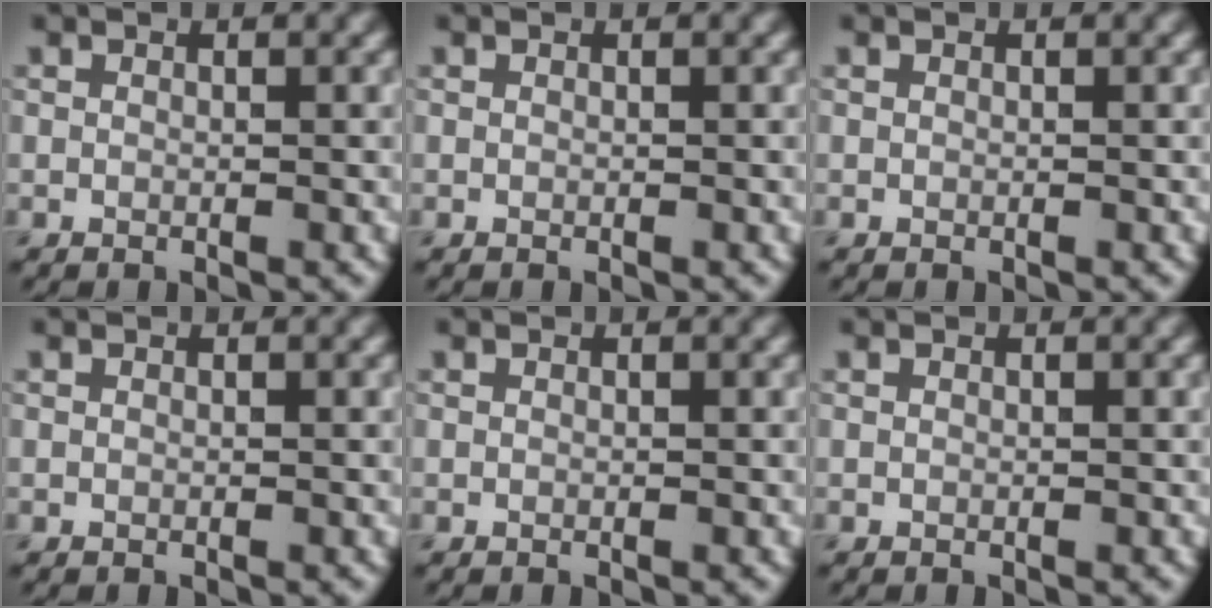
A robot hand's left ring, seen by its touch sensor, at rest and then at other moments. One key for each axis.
{"total": 0.0}
{"total": 0.0}
{"total": 0.0}
{"total": 0.0}
{"total": 0.0}